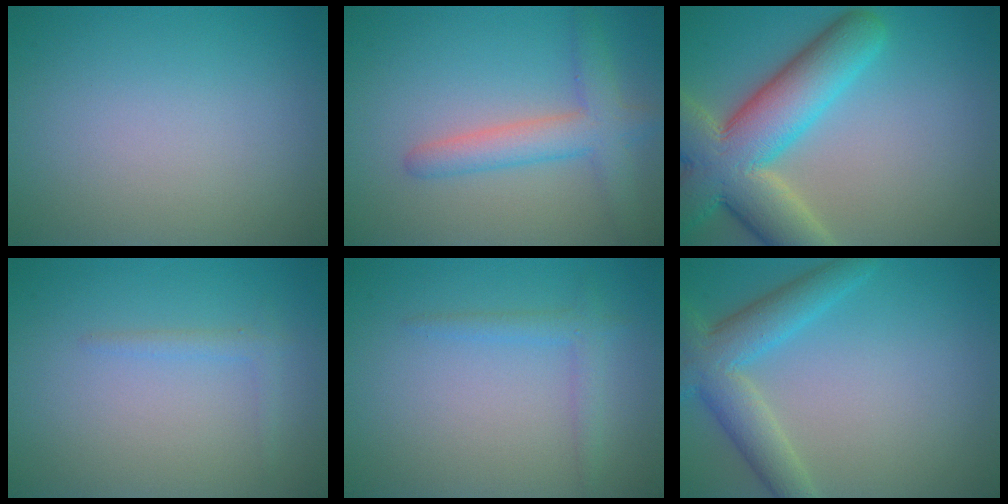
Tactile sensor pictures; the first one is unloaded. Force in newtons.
{"total": 4.0, "press": 4.0, "slide": 0.3}
{"total": 10.8, "press": 10.7, "slide": 0.8}
{"total": 1.1, "press": 1.1, "slide": 0.1}
{"total": 1.7, "press": 1.7, "slide": 0.1}
{"total": 5.3, "press": 5.3, "slide": 0.4}